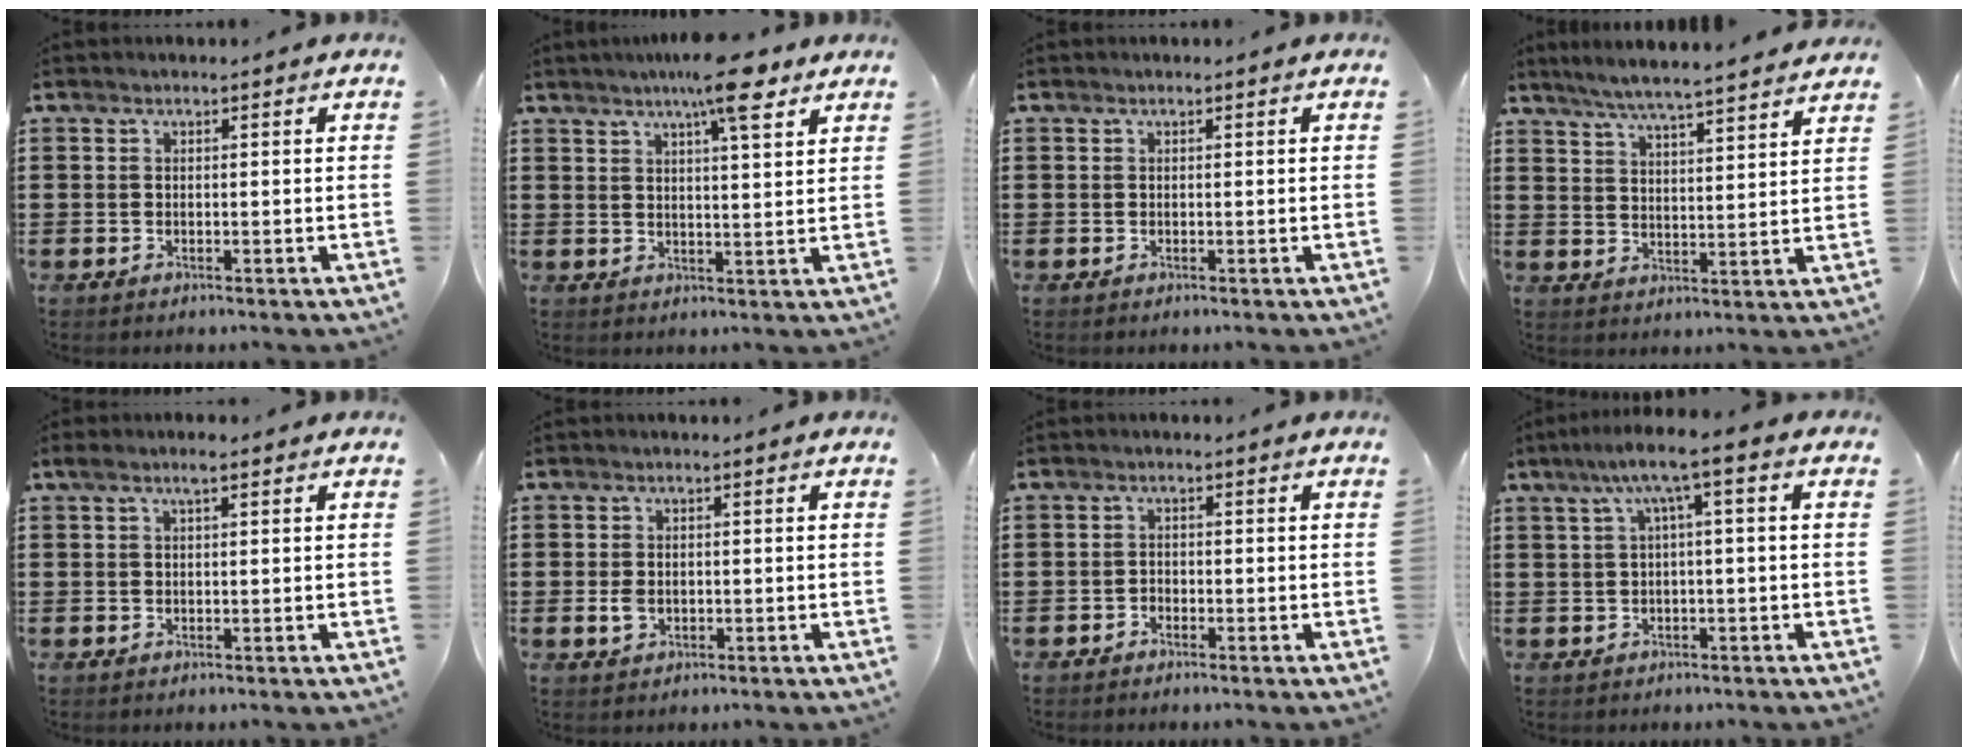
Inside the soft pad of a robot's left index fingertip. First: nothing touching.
{"total": 8.5, "force": [5.8, 1.3, 6.1], "torque": [-0.100, -0.013, 0.094]}
{"total": 0.0}
{"total": 5.5, "force": [5.1, -0.7, 2.0], "torque": [-0.057, -0.028, 0.087]}
{"total": 2.3, "force": [1.1, 0.5, 2.0], "torque": [-0.040, 0.005, 0.019]}
{"total": 2.0, "force": [-0.3, 1.5, 1.3], "torque": [-0.035, 0.002, -0.008]}
{"total": 1.3, "force": [-1.2, 0.4, 0.0], "torque": [-0.006, 0.002, -0.026]}
{"total": 5.2, "force": [0.6, 0.1, 5.1], "torque": [-0.101, 0.003, 0.004]}